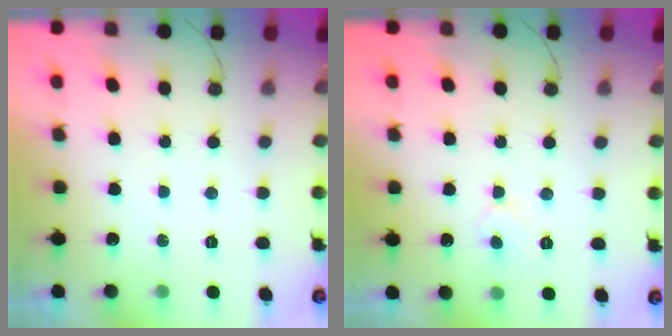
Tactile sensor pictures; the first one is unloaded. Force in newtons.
{"total": 4.4, "press": 4.4, "slide": 0.4}